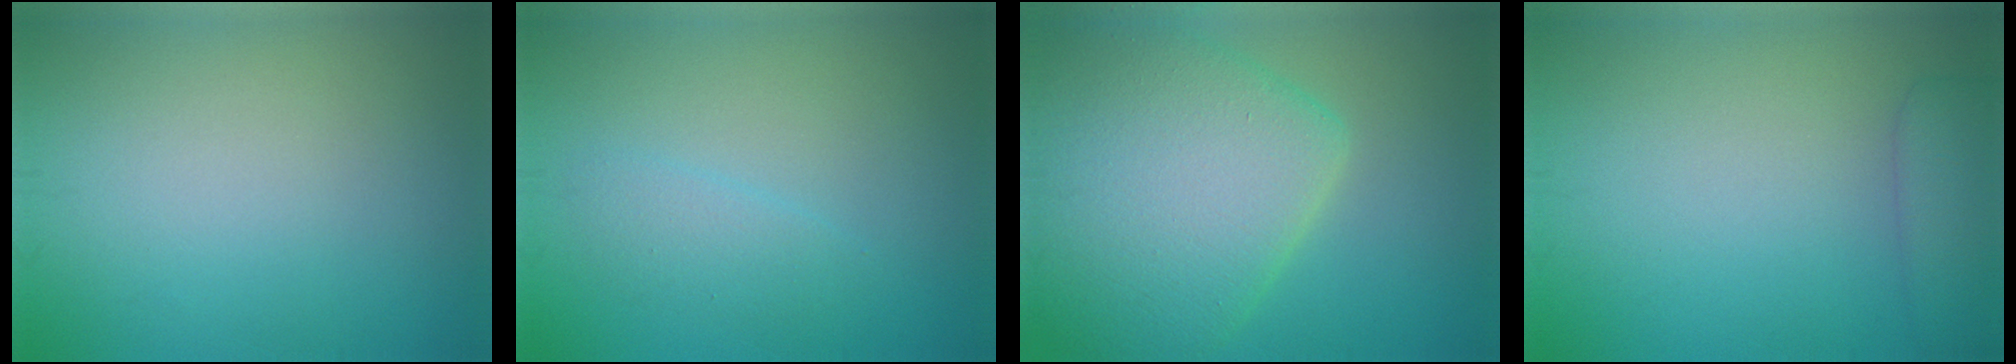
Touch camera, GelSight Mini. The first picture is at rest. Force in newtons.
{"total": 1.6, "press": 1.6, "slide": 0.1}
{"total": 9.9, "press": 9.9, "slide": 0.5}
{"total": 2.8, "press": 2.8, "slide": 0.1}